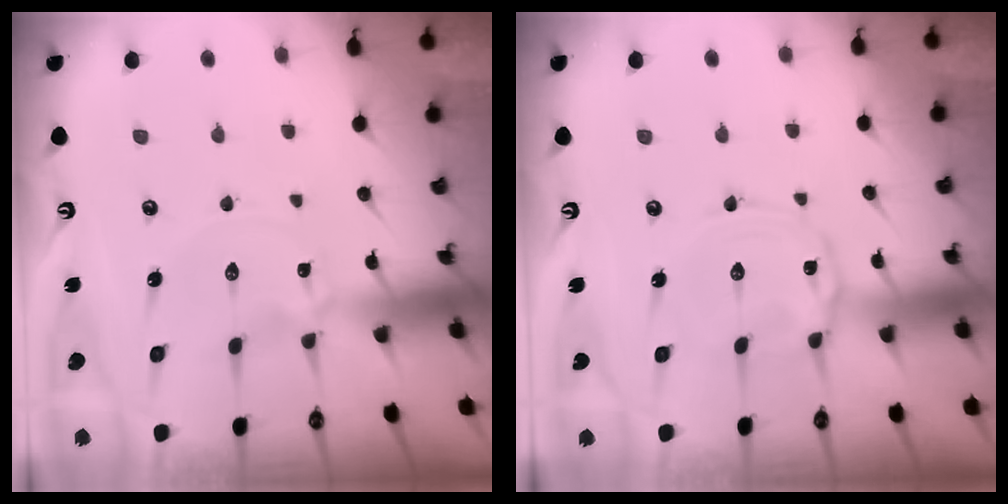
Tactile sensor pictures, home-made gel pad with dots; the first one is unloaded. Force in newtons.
{"total": 2.6, "press": 2.6, "slide": 0.4}